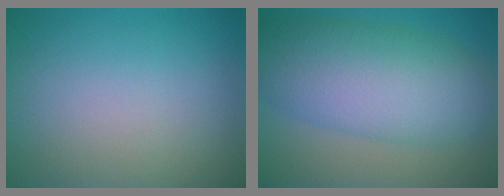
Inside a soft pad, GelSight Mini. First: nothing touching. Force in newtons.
{"total": 9.1, "press": 9.1, "slide": 0.2}